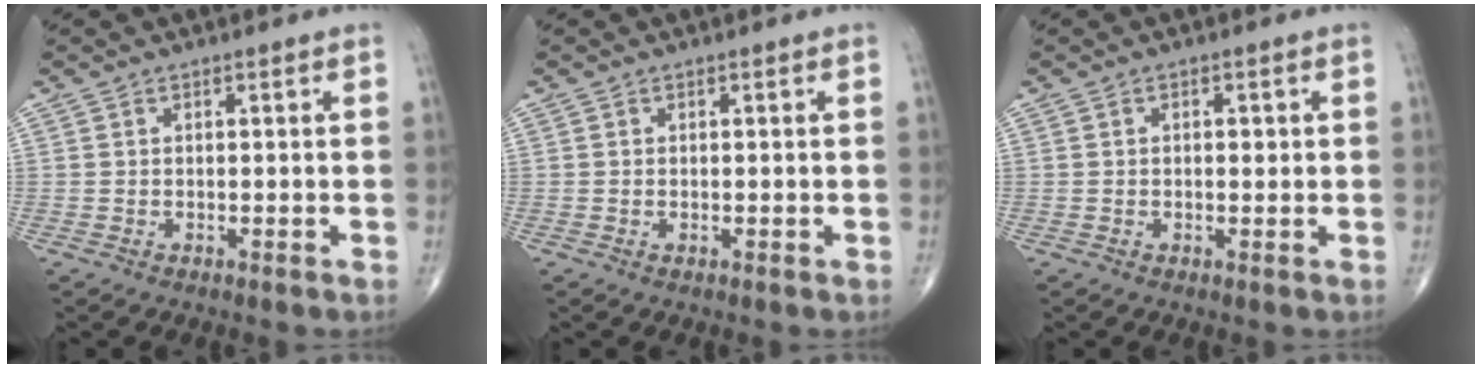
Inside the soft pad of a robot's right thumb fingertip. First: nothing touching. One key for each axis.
{"total": 0.0}
{"total": 1.6, "fx": 0.2, "fy": 0.8, "fz": 1.3, "tx": -0.018, "ty": 0.001, "tz": 0.002}